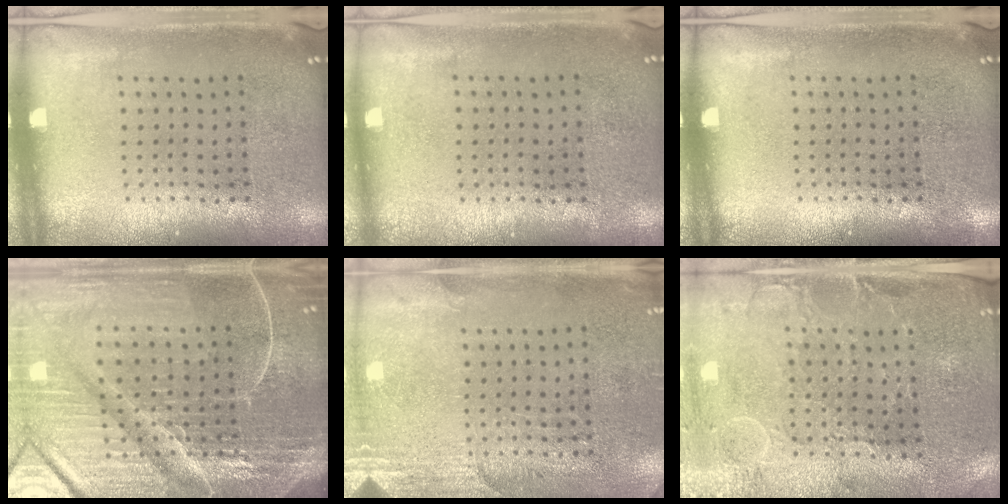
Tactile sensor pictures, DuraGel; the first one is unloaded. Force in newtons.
{"total": 0.0}
{"total": 0.0}
{"total": 7.1, "press": 6.2, "slide": 3.5}
{"total": 2.7, "press": 2.3, "slide": 1.4}
{"total": 0.6, "press": 0.3, "slide": 0.5}